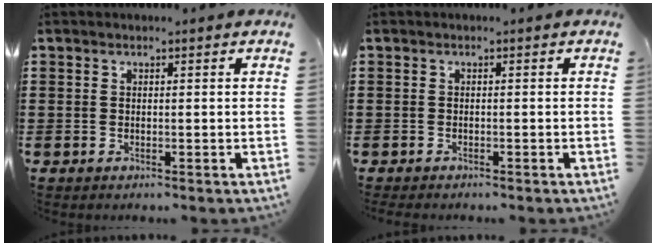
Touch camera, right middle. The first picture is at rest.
{"total": 0.5, "force": [-0.5, 0.1, 0.1], "torque": [-0.002, -0.001, -0.011]}